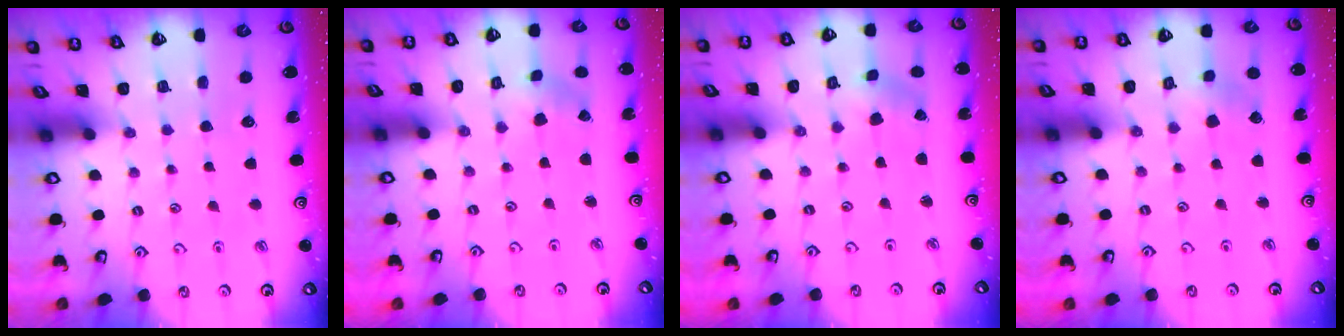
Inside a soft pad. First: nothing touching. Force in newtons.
{"total": 1.0, "press": 1.0, "slide": 0.2}
{"total": 1.1, "press": 1.0, "slide": 0.1}
{"total": 2.7, "press": 2.7, "slide": 0.3}